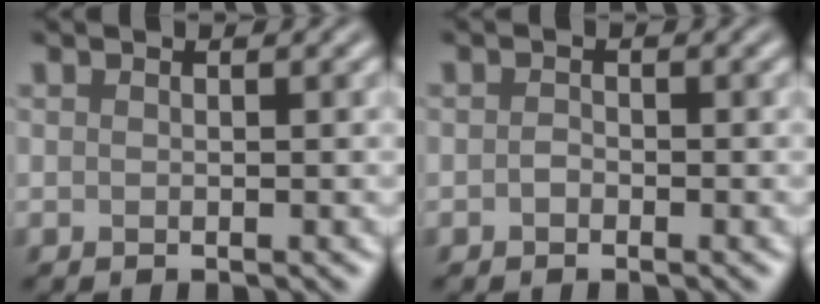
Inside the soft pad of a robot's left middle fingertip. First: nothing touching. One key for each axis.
{"total": 0.6, "fx": -0.3, "fy": 0.5, "fz": 0.4, "tx": -0.007, "ty": 0.000, "tz": -0.007}